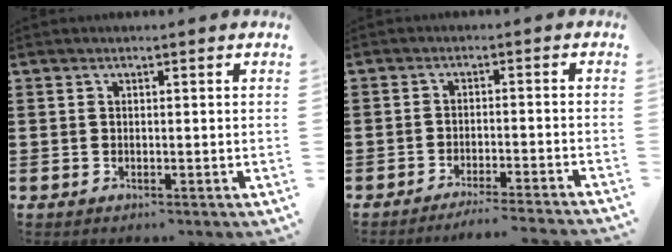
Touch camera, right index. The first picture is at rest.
{"total": 3.0, "force": [-2.8, -0.7, 0.8], "torque": [-0.015, -0.004, -0.058]}